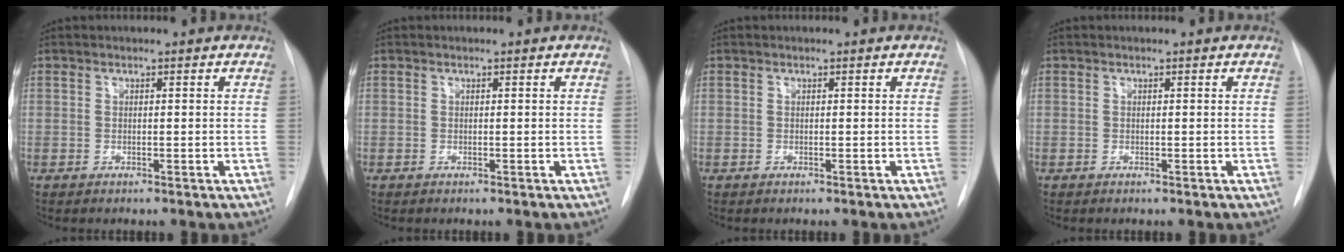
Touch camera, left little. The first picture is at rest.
{"total": 0.0}
{"total": 0.0}
{"total": 0.0}